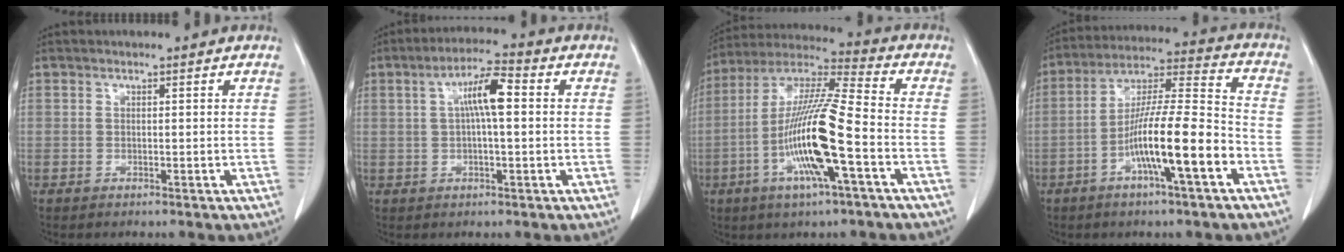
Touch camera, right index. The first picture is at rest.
{"total": 7.2, "force": [1.2, 1.6, 7.0], "torque": [-0.132, 0.022, 0.018]}
{"total": 17.0, "force": [-4.9, 1.2, 16.2], "torque": [-0.324, -0.006, -0.094]}
{"total": 14.5, "force": [-5.5, 1.0, 13.4], "torque": [-0.242, 0.005, -0.096]}